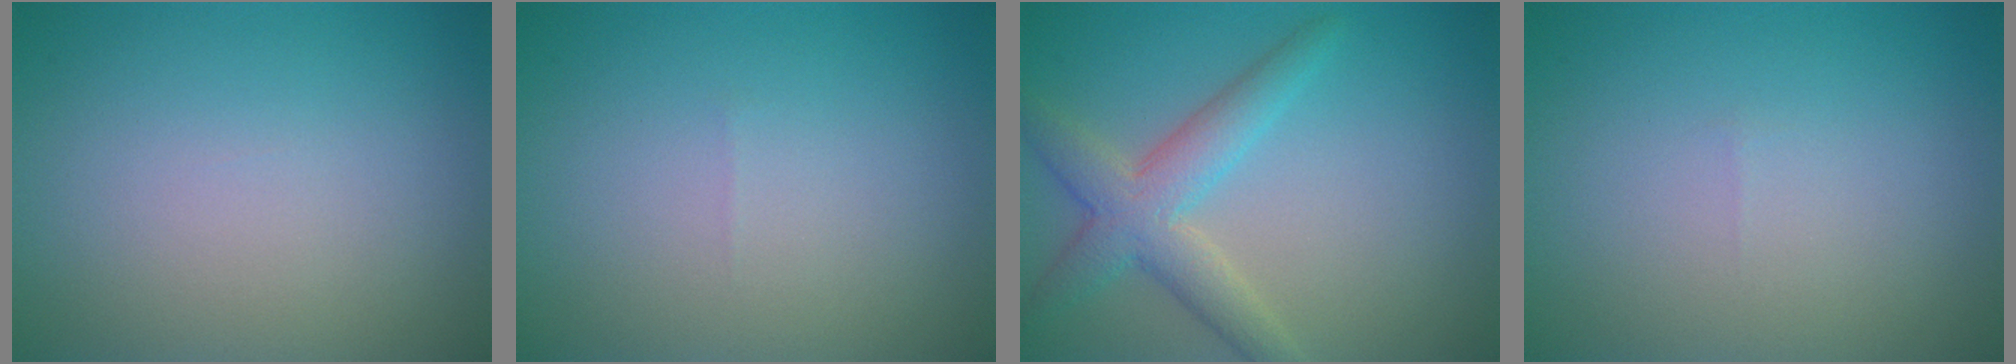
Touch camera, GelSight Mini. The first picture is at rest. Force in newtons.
{"total": 0.0}
{"total": 3.5, "press": 3.5, "slide": 0.2}
{"total": 0.0}